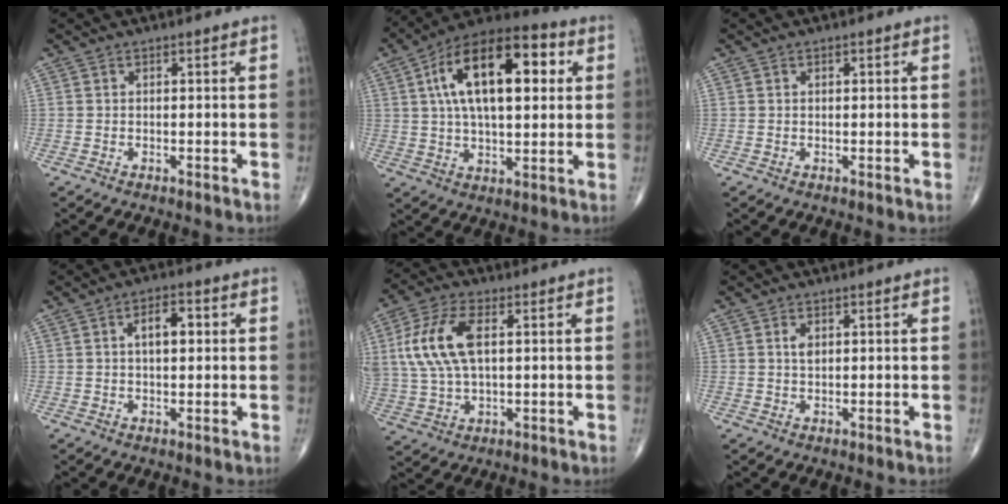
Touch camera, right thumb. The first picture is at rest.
{"total": 21.1, "force": [5.3, 10.0, 17.9], "torque": [-0.274, 0.017, 0.075]}
{"total": 0.5, "force": [0.2, 0.3, 0.4], "torque": [-0.007, -0.001, 0.004]}
{"total": 5.4, "force": [1.1, 2.7, 4.5], "torque": [-0.059, 0.008, 0.012]}
{"total": 13.7, "force": [2.9, 7.1, 11.4], "torque": [-0.248, 0.008, 0.059]}
{"total": 2.0, "force": [0.6, 1.1, 1.5], "torque": [-0.025, -0.002, 0.012]}